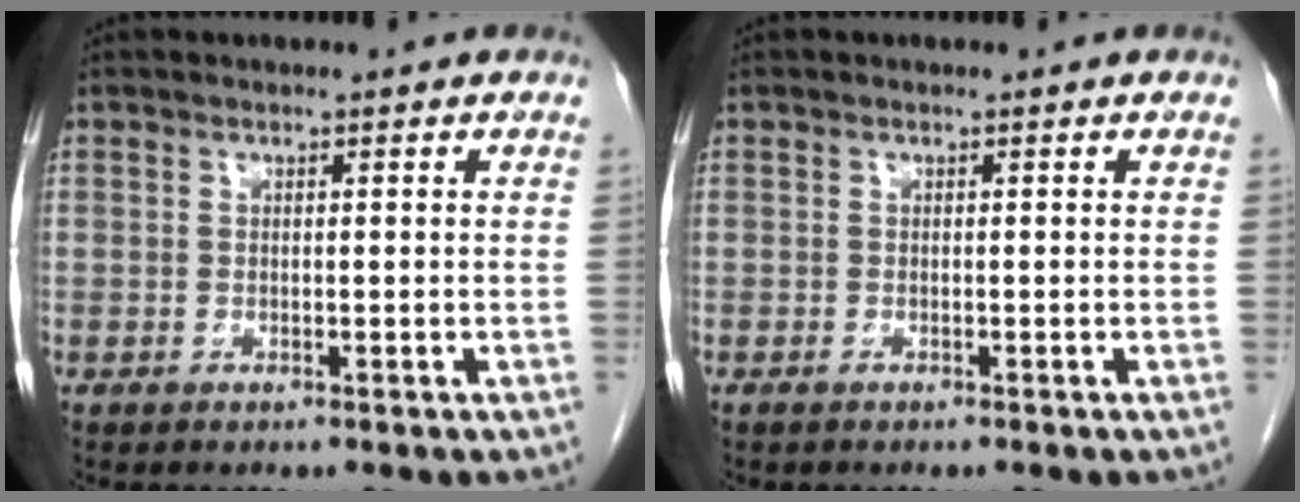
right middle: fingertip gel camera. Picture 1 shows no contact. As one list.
[{"total": 0.0}]